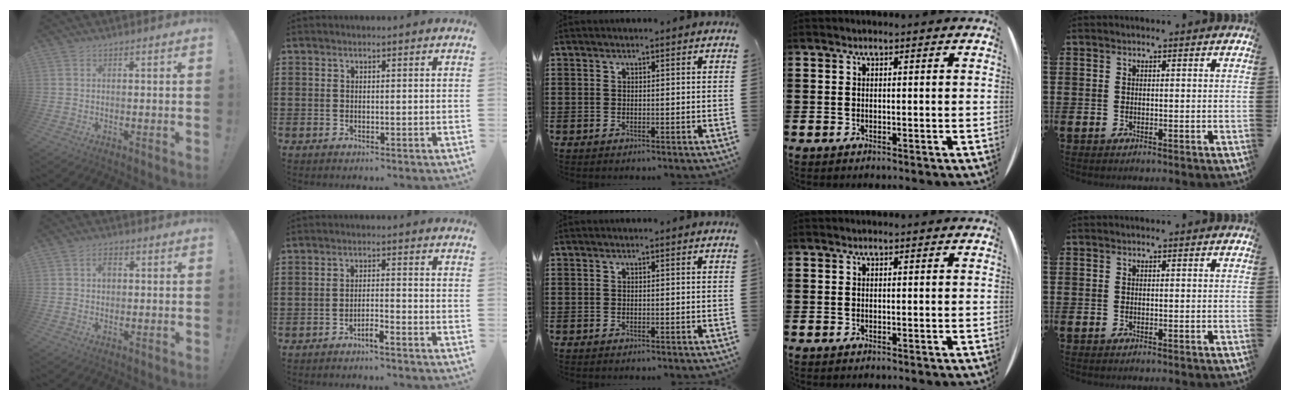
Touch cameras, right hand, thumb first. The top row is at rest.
{"thumb": {"total": 2.8, "force": [0.7, 2.2, 1.6], "torque": [-0.009, 0.001, 0.005]}, "index": {"total": 2.3, "force": [-2.1, -0.3, 1.0], "torque": [-0.021, -0.003, -0.039]}}